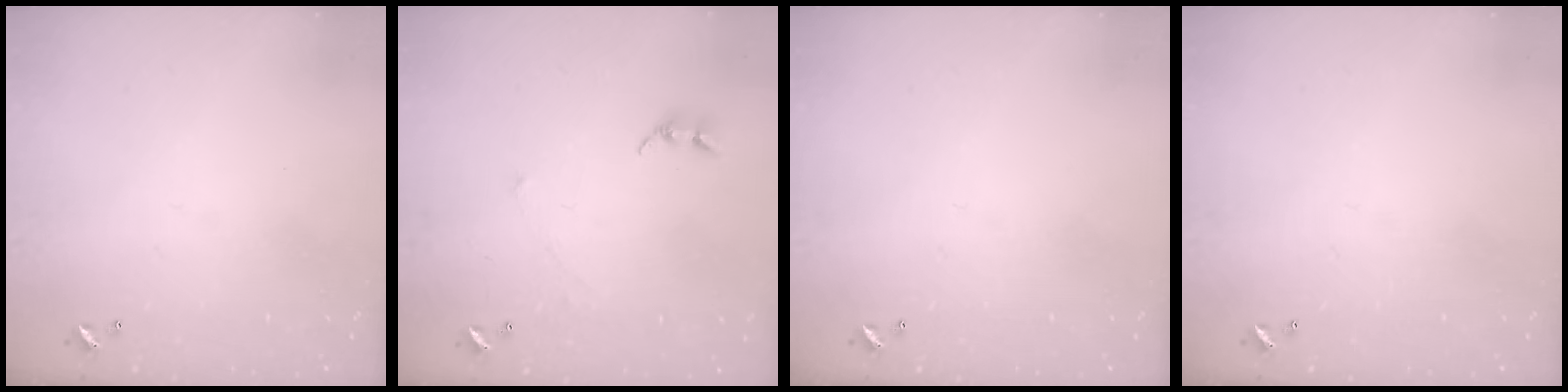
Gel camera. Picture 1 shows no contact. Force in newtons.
{"total": 0.7, "press": 0.6, "slide": 0.5}
{"total": 0.0}
{"total": 0.0}